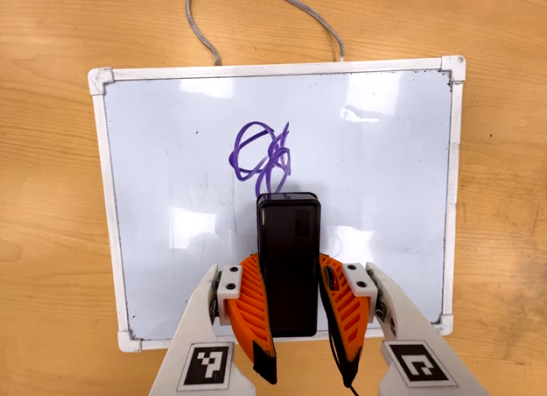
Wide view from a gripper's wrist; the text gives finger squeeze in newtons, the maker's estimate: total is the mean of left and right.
{"total": 8.0, "left": 6.0, "right": 10.1}